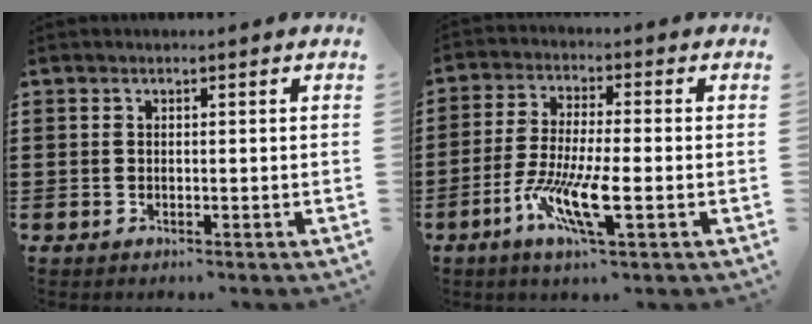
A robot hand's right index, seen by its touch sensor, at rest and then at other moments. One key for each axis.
{"total": 9.0, "fx": -3.7, "fy": 1.6, "fz": 8.1, "tx": -0.167, "ty": -0.014, "tz": -0.069}